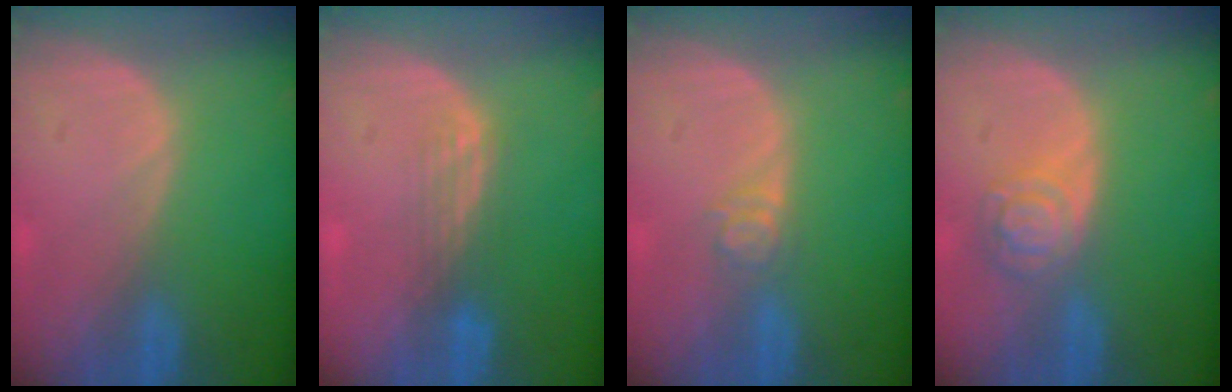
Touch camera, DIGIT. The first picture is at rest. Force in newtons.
{"total": 3.0, "press": 2.5, "slide": 1.6}
{"total": 3.0, "press": 2.5, "slide": 1.7}
{"total": 5.2, "press": 4.6, "slide": 2.4}